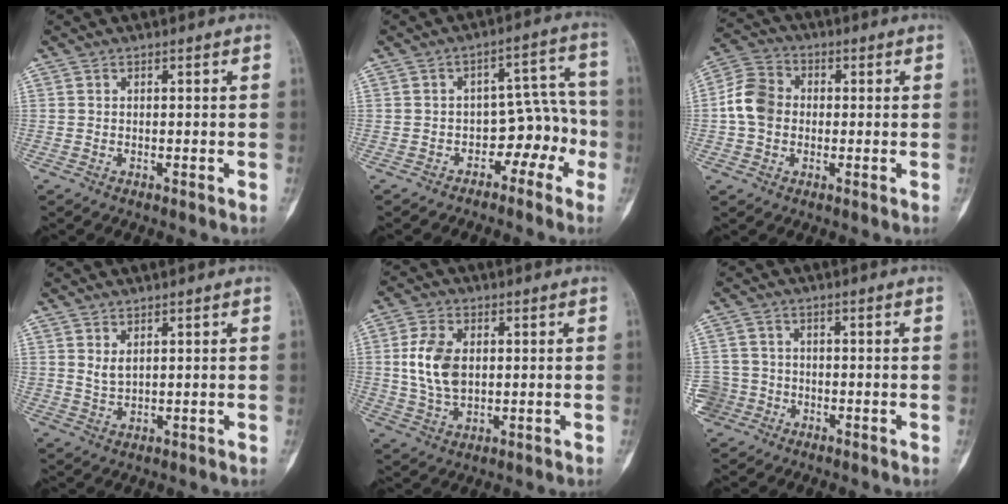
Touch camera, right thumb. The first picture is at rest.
{"total": 8.7, "force": [-3.9, 6.0, 4.9], "torque": [-0.020, 0.067, -0.055]}
{"total": 8.2, "force": [-0.3, 6.6, 4.8], "torque": [-0.080, 0.023, -0.017]}
{"total": 2.8, "force": [1.4, 1.4, 2.0], "torque": [-0.034, -0.012, 0.035]}
{"total": 9.7, "force": [1.2, 6.2, 7.3], "torque": [-0.139, -0.002, 0.030]}
{"total": 5.5, "force": [-2.0, 5.2, 0.2], "torque": [0.006, 0.020, -0.033]}